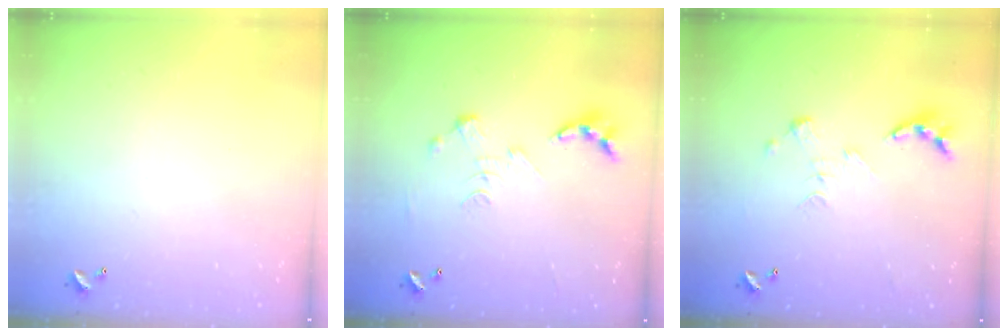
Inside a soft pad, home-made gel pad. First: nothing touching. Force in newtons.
{"total": 0.0}
{"total": 0.0}